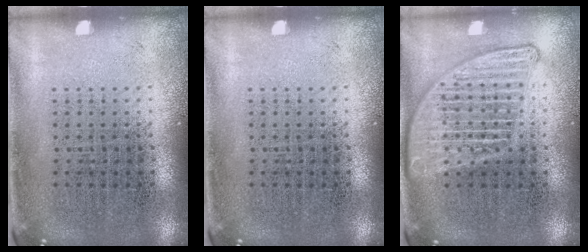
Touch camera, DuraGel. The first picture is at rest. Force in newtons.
{"total": 0.0}
{"total": 3.0, "press": 3.0, "slide": 0.3}